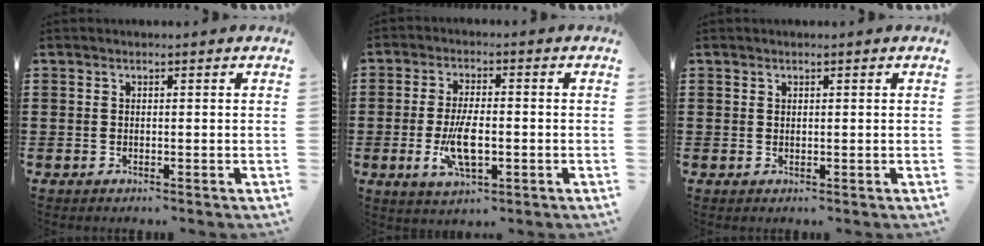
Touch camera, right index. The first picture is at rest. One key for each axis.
{"total": 7.2, "fx": -1.6, "fy": 2.7, "fz": 6.5, "tx": -0.146, "ty": -0.012, "tz": -0.032}
{"total": 0.5, "fx": 0.4, "fy": 0.3, "fz": 0.1, "tx": -0.002, "ty": 0.002, "tz": 0.008}